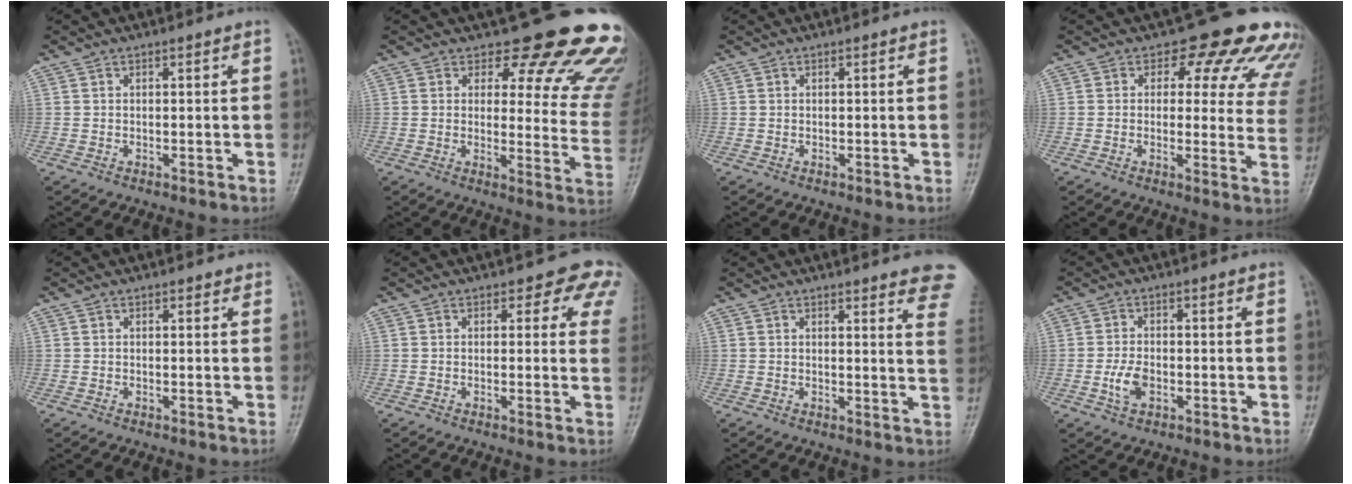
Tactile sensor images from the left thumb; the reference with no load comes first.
{"total": 18.4, "force": [16.0, 6.4, 6.4], "torque": [-0.017, -0.132, 0.163]}
{"total": 0.0}
{"total": 16.0, "force": [12.0, 7.6, 7.4], "torque": [-0.026, -0.058, 0.107]}
{"total": 1.0, "force": [0.7, 0.6, 0.4], "torque": [0.001, -0.004, 0.003]}
{"total": 6.4, "force": [4.0, 3.5, 3.5], "torque": [-0.001, -0.015, 0.024]}
{"total": 12.2, "force": [9.9, 2.3, 6.7], "torque": [-0.044, -0.044, 0.091]}
{"total": 4.2, "force": [-1.2, 2.5, 3.1], "torque": [-0.061, 0.005, -0.023]}